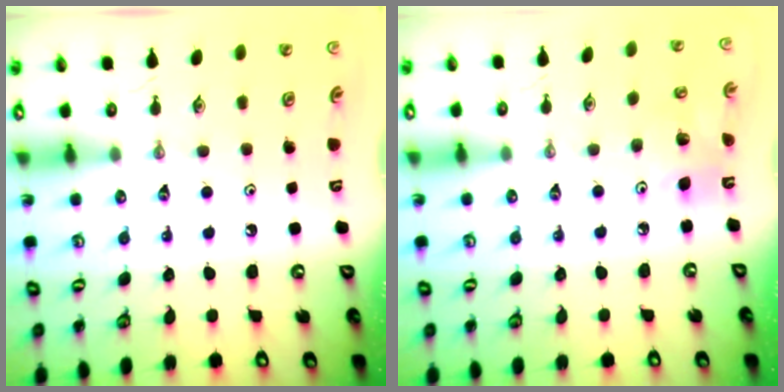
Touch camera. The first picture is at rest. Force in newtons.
{"total": 7.8, "press": 7.6, "slide": 1.9}